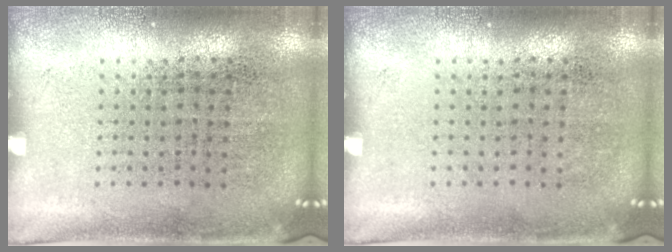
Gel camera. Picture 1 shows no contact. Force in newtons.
{"total": 0.0}